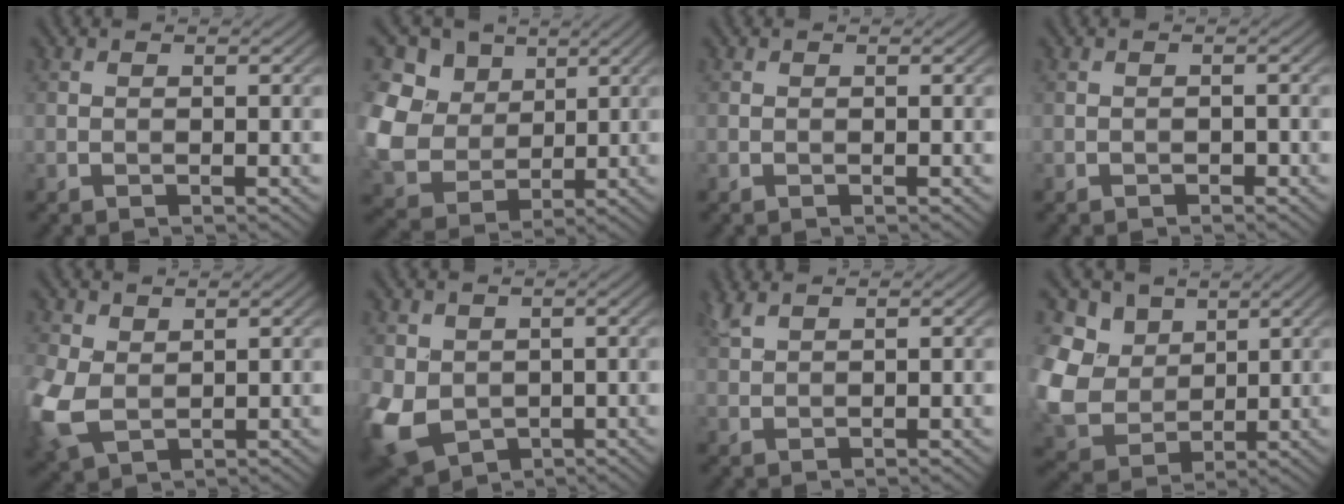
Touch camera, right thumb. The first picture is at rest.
{"total": 12.7, "force": [3.3, 10.4, 6.6], "torque": [-0.222, 0.021, 0.060]}
{"total": 0.0}
{"total": 0.7, "force": [-0.5, 0.4, 0.4], "torque": [-0.003, 0.000, -0.008]}
{"total": 7.2, "force": [0.8, 5.2, 4.9], "torque": [-0.162, -0.007, 0.015]}
{"total": 8.1, "force": [-0.7, 6.4, 4.9], "torque": [-0.150, -0.021, -0.017]}
{"total": 2.2, "force": [1.8, 0.4, 1.2], "torque": [-0.037, 0.011, 0.044]}
{"total": 11.5, "force": [3.0, 9.3, 6.0], "torque": [-0.198, 0.010, 0.053]}